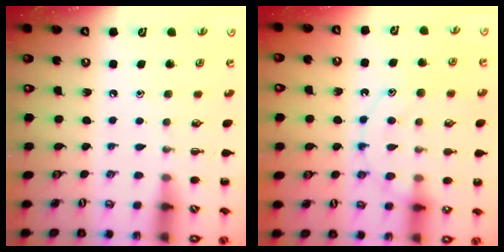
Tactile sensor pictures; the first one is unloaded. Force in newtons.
{"total": 12.3, "press": 12.3, "slide": 1.0}